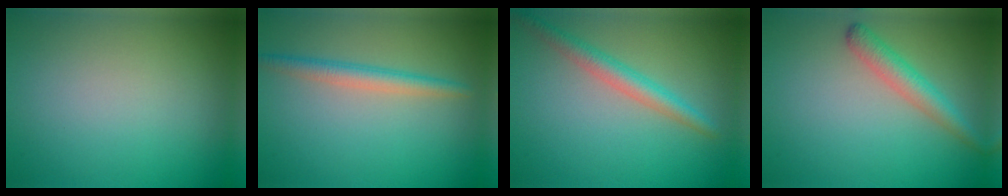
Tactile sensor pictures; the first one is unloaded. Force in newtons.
{"total": 2.4, "press": 2.4, "slide": 0.1}
{"total": 2.9, "press": 2.9, "slide": 0.2}
{"total": 2.8, "press": 2.8, "slide": 0.1}